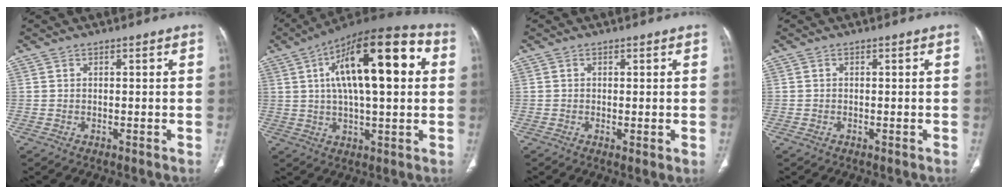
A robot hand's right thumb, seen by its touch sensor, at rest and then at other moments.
{"total": 22.2, "force": [5.2, 8.1, 20.0], "torque": [-0.298, 0.021, 0.072]}
{"total": 1.5, "force": [-0.2, 0.4, 1.5], "torque": [-0.030, -0.007, -0.004]}
{"total": 0.7, "force": [-0.4, 0.4, 0.5], "torque": [-0.007, 0.002, -0.005]}